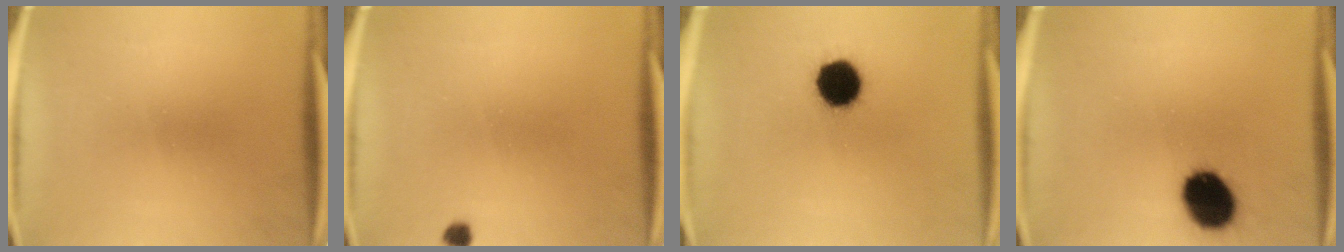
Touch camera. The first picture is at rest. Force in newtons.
{"total": 1.4}
{"total": 12.5}
{"total": 13.5}